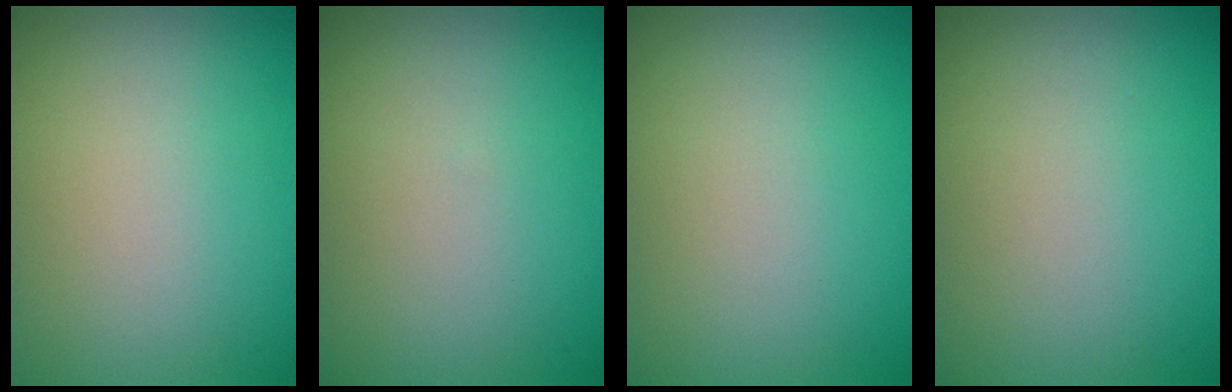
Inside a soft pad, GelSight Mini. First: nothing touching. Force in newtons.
{"total": 0.0}
{"total": 0.0}
{"total": 0.0}